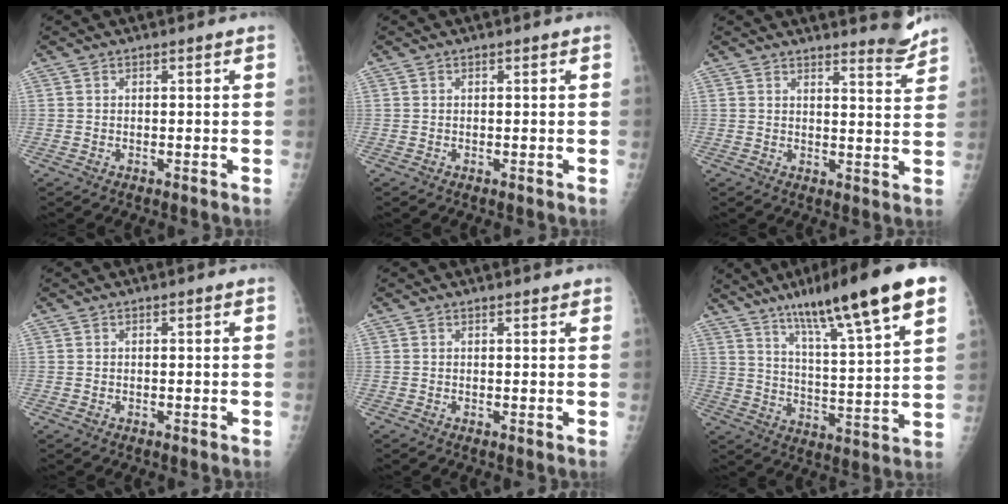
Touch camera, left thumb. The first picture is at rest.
{"total": 0.0}
{"total": 4.3, "force": [4.2, 0.1, 1.1], "torque": [-0.012, -0.049, 0.052]}
{"total": 0.0}
{"total": 1.2, "force": [1.0, 0.4, 0.5], "torque": [-0.004, -0.002, 0.010]}
{"total": 21.2, "force": [12.7, 2.6, 16.8], "torque": [-0.250, -0.038, 0.200]}